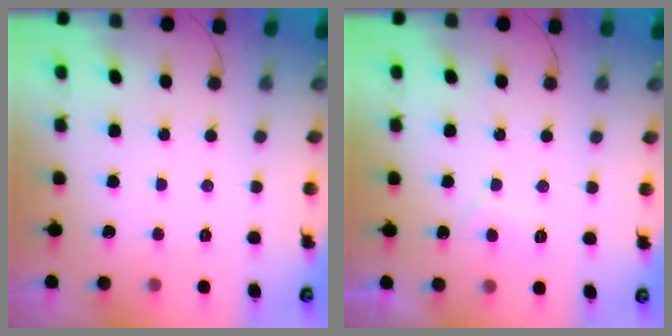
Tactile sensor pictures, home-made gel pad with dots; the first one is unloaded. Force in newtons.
{"total": 2.2, "press": 2.1, "slide": 0.8}